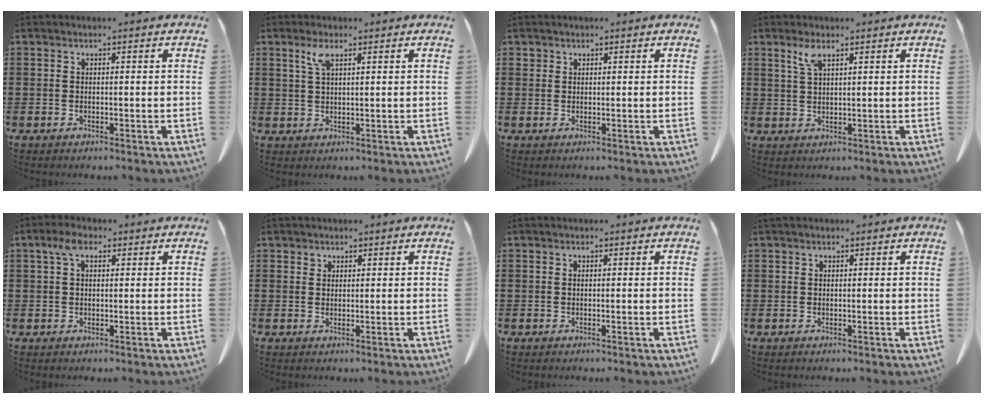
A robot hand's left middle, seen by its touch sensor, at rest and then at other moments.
{"total": 3.0, "force": [1.8, 0.7, 2.3], "torque": [-0.053, 0.002, 0.032]}
{"total": 0.7, "force": [0.6, 0.4, 0.0], "torque": [-0.003, -0.002, 0.012]}
{"total": 3.0, "force": [2.0, 0.5, 2.2], "torque": [-0.050, 0.001, 0.036]}
{"total": 3.4, "force": [1.4, 1.6, 2.7], "torque": [-0.061, 0.009, 0.023]}
{"total": 1.1, "force": [0.9, 0.5, 0.0], "torque": [-0.004, 0.000, 0.019]}
{"total": 0.0}
{"total": 0.0}